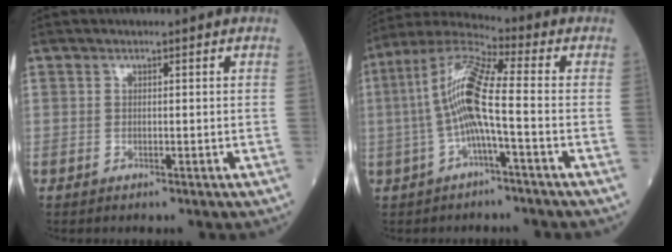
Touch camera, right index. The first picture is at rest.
{"total": 10.7, "force": [-1.2, 0.7, 10.6], "torque": [-0.220, 0.022, -0.031]}